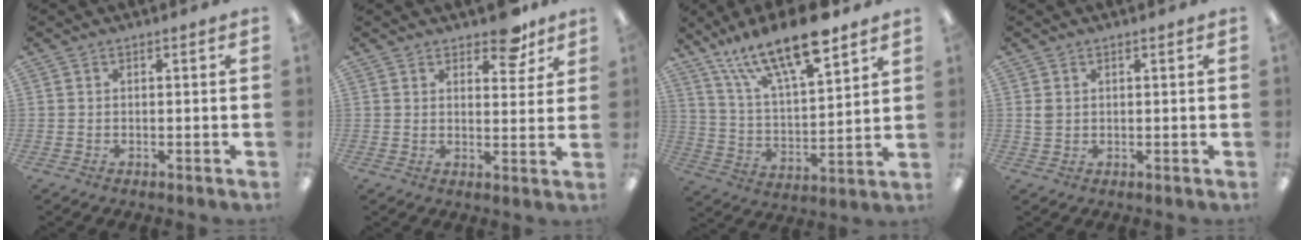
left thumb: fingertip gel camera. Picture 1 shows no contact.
{"total": 7.4, "force": [5.6, 3.3, 3.5], "torque": [-0.026, -0.033, 0.094]}
{"total": 18.9, "force": [14.0, 5.8, 11.3], "torque": [-0.206, -0.077, 0.242]}
{"total": 1.7, "force": [0.6, 1.4, 0.8], "torque": [-0.017, 0.002, 0.010]}